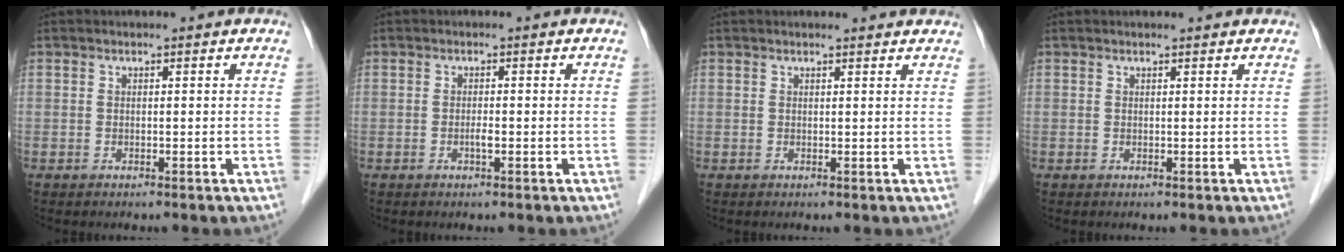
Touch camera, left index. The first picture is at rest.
{"total": 1.3, "force": [-1.1, 0.0, 0.7], "torque": [-0.016, -0.006, -0.017]}
{"total": 2.9, "force": [2.8, 0.2, 0.7], "torque": [-0.013, 0.001, 0.022]}
{"total": 1.1, "force": [1.0, 0.0, 0.3], "torque": [-0.009, 0.002, 0.009]}